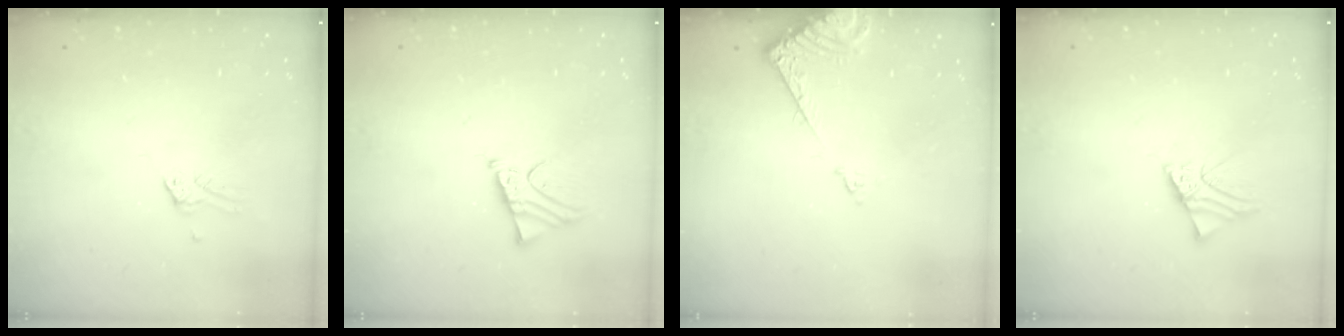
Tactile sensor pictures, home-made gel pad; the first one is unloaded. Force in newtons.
{"total": 3.5, "press": 3.5, "slide": 0.4}
{"total": 7.3, "press": 7.2, "slide": 0.3}
{"total": 3.1, "press": 3.1, "slide": 0.4}